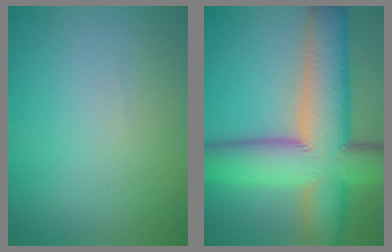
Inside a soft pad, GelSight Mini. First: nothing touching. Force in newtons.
{"total": 13.6, "press": 13.5, "slide": 0.6}